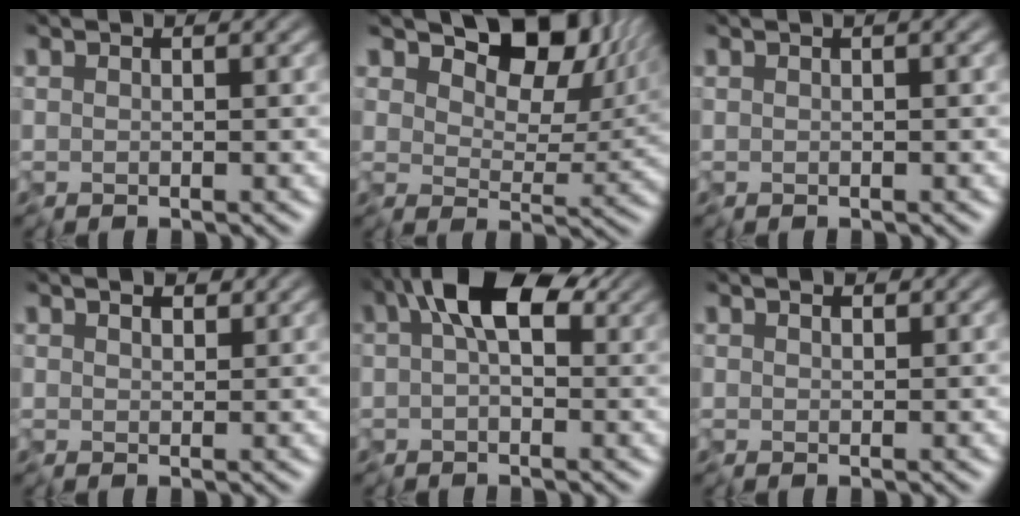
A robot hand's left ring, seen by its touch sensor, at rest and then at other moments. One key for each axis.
{"total": 8.9, "fx": 4.5, "fy": 5.3, "fz": 5.5, "tx": -0.082, "ty": -0.003, "tz": 0.067}
{"total": 1.9, "fx": 1.0, "fy": 0.8, "fz": 1.5, "tx": -0.021, "ty": 0.014, "tz": 0.001}
{"total": 2.2, "fx": 1.2, "fy": 1.2, "fz": 1.4, "tx": -0.022, "ty": 0.011, "tz": 0.009}
{"total": 7.0, "fx": 1.8, "fy": 3.9, "fz": 5.5, "tx": -0.094, "ty": 0.011, "tz": 0.022}
{"total": 1.1, "fx": 0.6, "fy": 0.7, "fz": 0.7, "tx": -0.010, "ty": 0.008, "tz": 0.003}